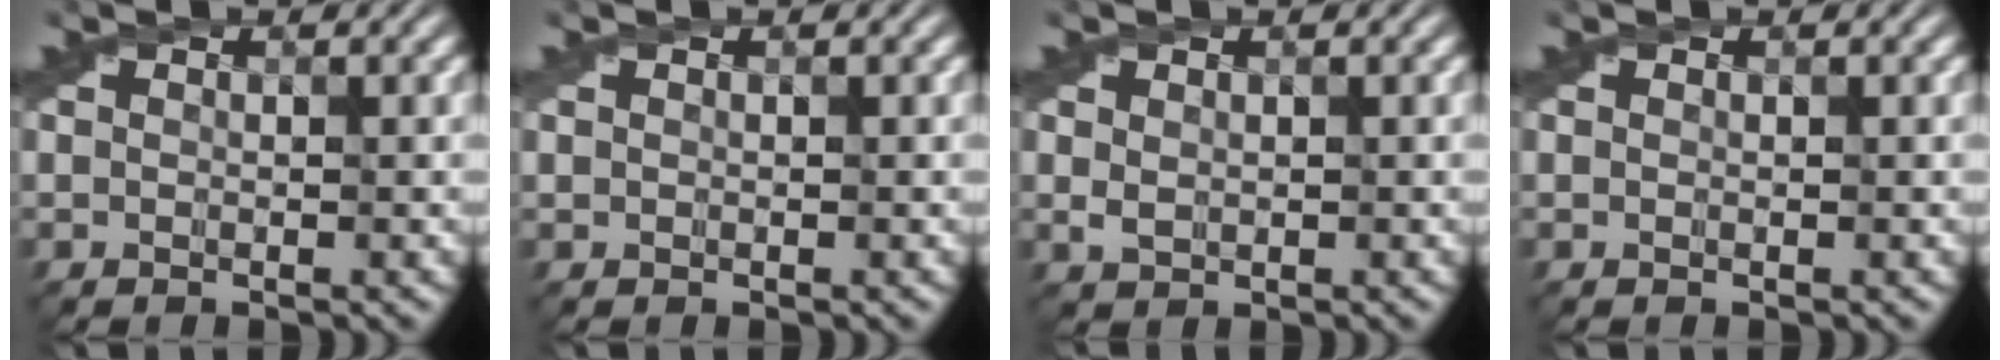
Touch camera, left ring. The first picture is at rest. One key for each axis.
{"total": 0.0}
{"total": 1.1, "fx": 0.3, "fy": 0.9, "fz": 0.6, "tx": -0.016, "ty": -0.001, "tz": 0.011}
{"total": 0.0}